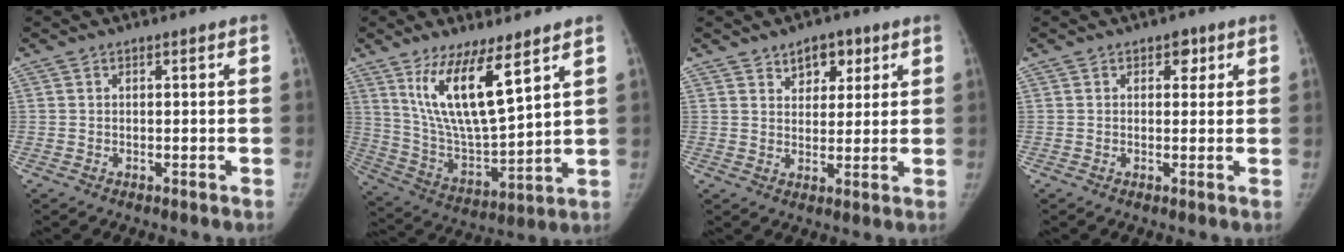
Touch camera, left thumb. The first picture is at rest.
{"total": 15.6, "force": [8.4, 4.2, 12.4], "torque": [-0.220, -0.054, 0.174]}
{"total": 6.0, "force": [3.4, 3.9, 3.1], "torque": [-0.008, -0.015, 0.048]}
{"total": 2.4, "force": [1.1, 1.7, 1.3], "torque": [0.004, -0.002, 0.011]}